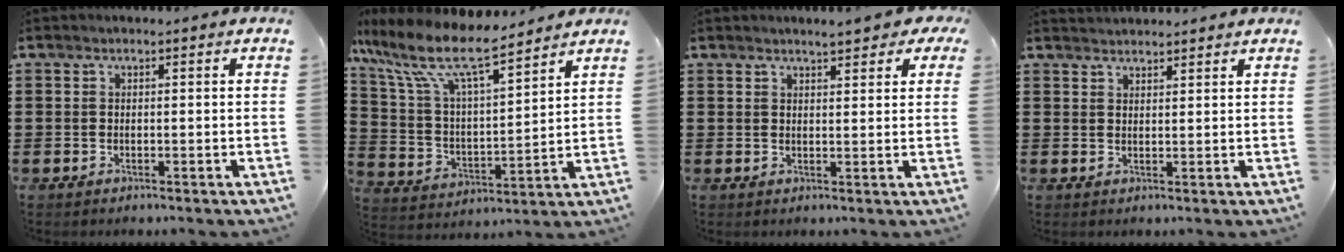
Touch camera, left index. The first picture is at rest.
{"total": 11.2, "force": [8.6, 2.1, 6.9], "torque": [-0.172, -0.047, 0.144]}
{"total": 3.1, "force": [2.7, 0.5, 1.5], "torque": [-0.029, 0.000, 0.046]}
{"total": 1.9, "force": [1.9, 0.1, -0.1], "torque": [-0.001, 0.000, 0.038]}